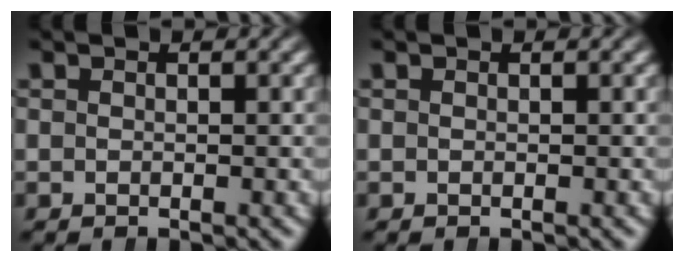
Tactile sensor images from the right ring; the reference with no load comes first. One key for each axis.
{"total": 0.0}